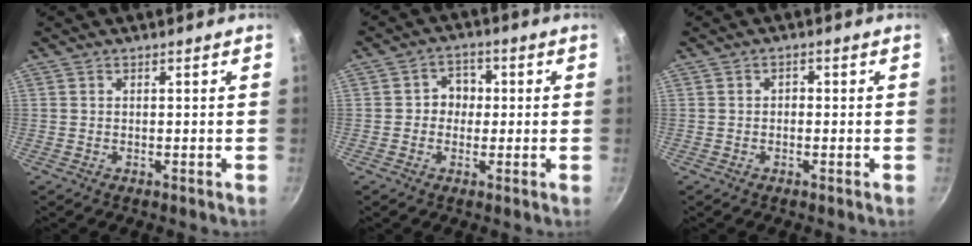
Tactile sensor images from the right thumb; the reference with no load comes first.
{"total": 4.8, "force": [0.1, 4.2, 2.4], "torque": [-0.007, 0.013, -0.007]}
{"total": 1.1, "force": [-0.2, 0.9, 0.6], "torque": [0.000, 0.006, -0.007]}